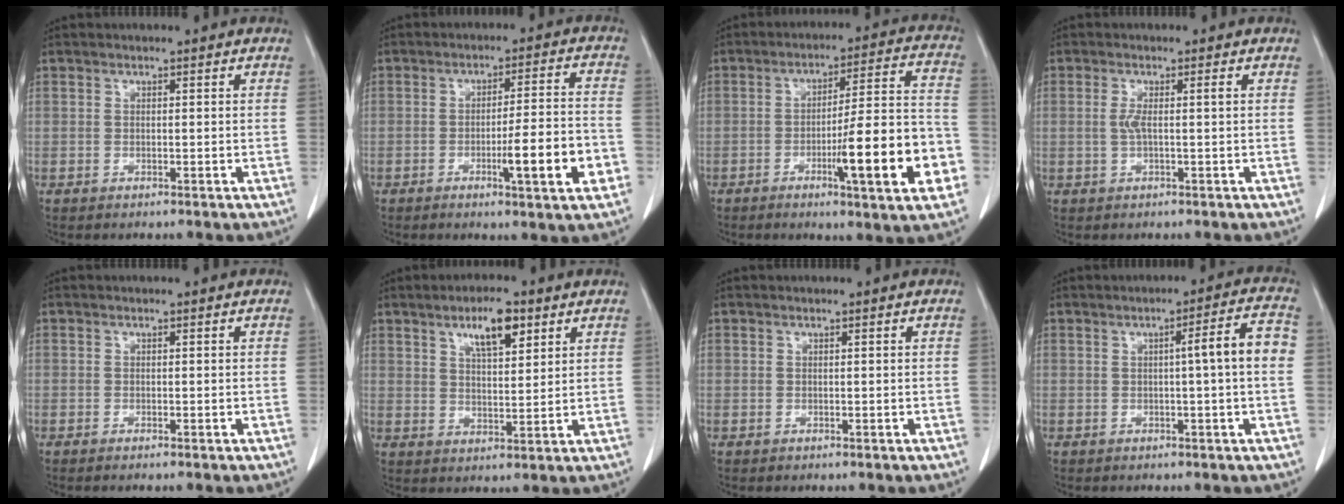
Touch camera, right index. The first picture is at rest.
{"total": 10.0, "force": [-3.5, 0.5, 9.3], "torque": [-0.135, -0.002, -0.052]}
{"total": 16.2, "force": [-5.5, 1.1, 15.2], "torque": [-0.205, 0.005, -0.079]}
{"total": 2.3, "force": [0.0, 0.0, 2.3], "torque": [-0.048, 0.004, 0.001]}
{"total": 0.6, "force": [-0.5, 0.0, 0.4], "torque": [-0.009, -0.002, -0.007]}
{"total": 7.0, "force": [4.0, 2.0, 5.4], "torque": [-0.095, 0.003, 0.068]}
{"total": 0.0}
{"total": 6.3, "force": [0.1, -0.4, 6.2], "torque": [-0.083, 0.010, -0.002]}